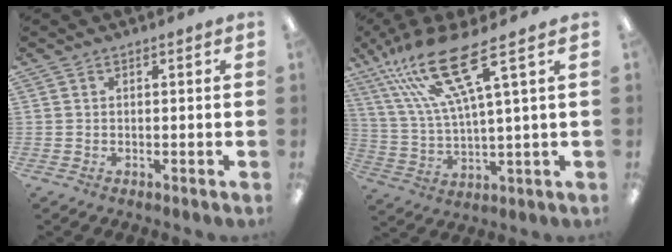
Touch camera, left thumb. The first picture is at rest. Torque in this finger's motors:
{"motor_torque": [0.52, 0.49, 1.69, -1.08, 0.17]}